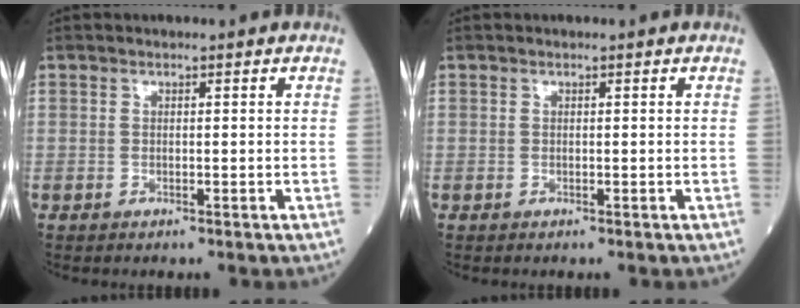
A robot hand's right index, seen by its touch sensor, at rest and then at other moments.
{"total": 0.0}